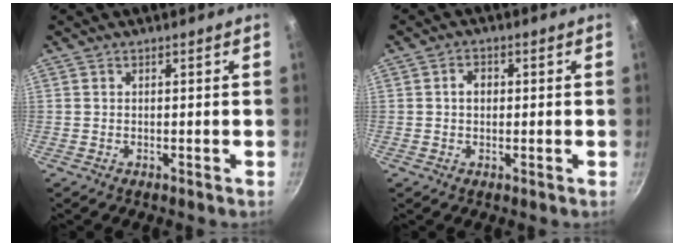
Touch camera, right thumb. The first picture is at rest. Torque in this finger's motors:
{"motor_torque": [0.17, 0.83, 0.52, -0.05, -0.01]}